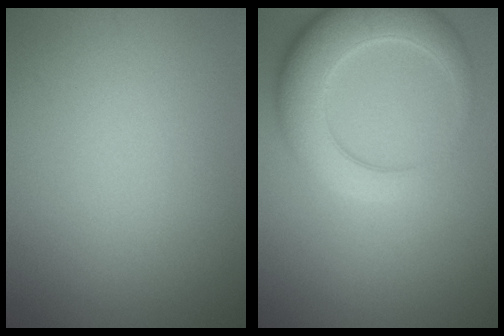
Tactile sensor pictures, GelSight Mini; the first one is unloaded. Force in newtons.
{"total": 6.6, "press": 6.6, "slide": 0.3}